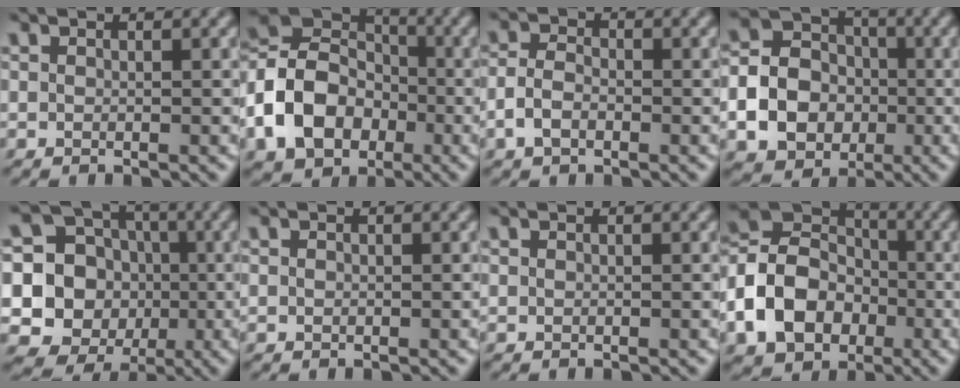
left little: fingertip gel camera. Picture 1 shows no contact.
{"total": 10.3, "force": [-3.4, 7.7, 5.9], "torque": [-0.119, -0.001, -0.077]}
{"total": 2.3, "force": [-1.3, 1.4, 1.4], "torque": [-0.034, 0.004, -0.029]}
{"total": 12.8, "force": [-3.4, 11.2, 5.1], "torque": [-0.132, -0.030, -0.072]}
{"total": 13.6, "force": [-0.4, 12.9, 4.4], "torque": [-0.129, 0.023, -0.014]}
{"total": 0.0}
{"total": 0.0}
{"total": 10.0, "force": [-3.2, 7.6, 5.6], "torque": [-0.107, -0.004, -0.076]}